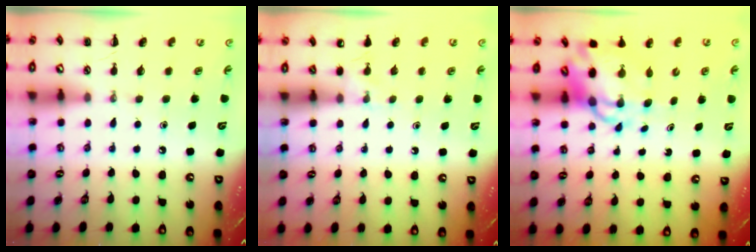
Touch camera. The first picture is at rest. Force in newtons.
{"total": 3.7, "press": 3.6, "slide": 1.1}
{"total": 9.6, "press": 9.1, "slide": 3.1}